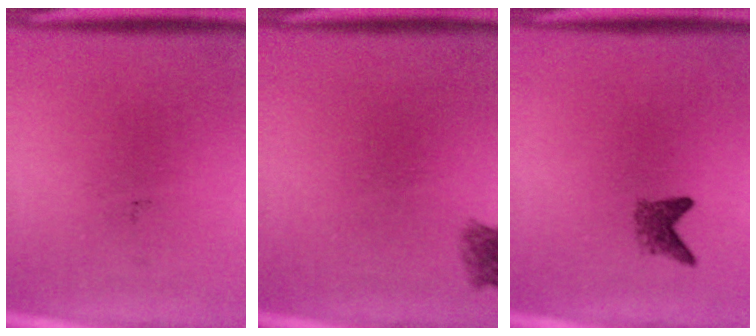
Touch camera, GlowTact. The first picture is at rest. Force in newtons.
{"total": 2.6}
{"total": 2.0}